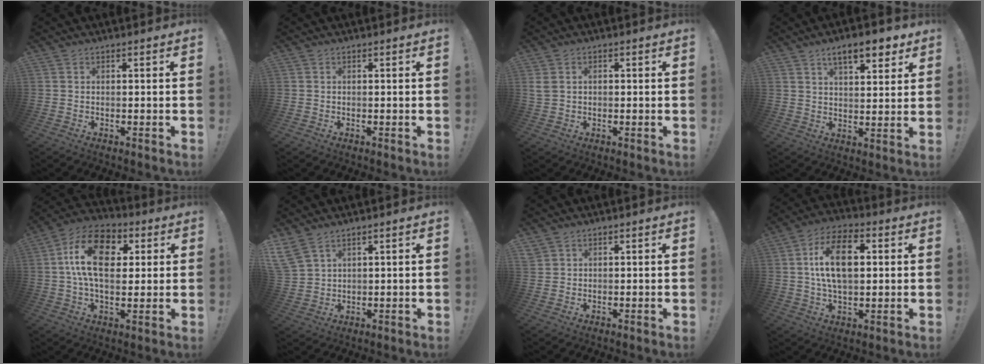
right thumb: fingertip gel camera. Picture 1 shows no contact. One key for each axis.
{"total": 0.0}
{"total": 2.9, "fx": 0.2, "fy": 2.3, "fz": 1.8, "tx": -0.030, "ty": 0.001, "tz": 0.003}
{"total": 9.7, "fx": 6.0, "fy": 3.6, "fz": 6.7, "tx": -0.086, "ty": -0.028, "tz": 0.101}
{"total": 18.1, "fx": 4.1, "fy": 11.2, "fz": 13.7, "tx": -0.233, "ty": -0.007, "tz": 0.068}
{"total": 6.4, "fx": 4.7, "fy": 2.9, "fz": 3.2, "tx": -0.076, "ty": -0.017, "tz": 0.095}
{"total": 1.8, "fx": 1.4, "fy": 1.1, "fz": 0.5, "tx": -0.002, "ty": -0.008, "tz": 0.026}
{"total": 15.8, "fx": 2.6, "fy": 8.7, "fz": 12.9, "tx": -0.224, "ty": 0.004, "tz": 0.038}